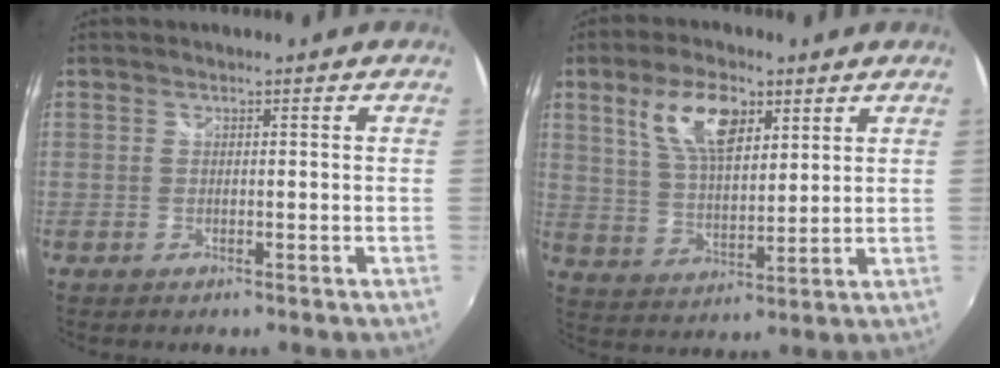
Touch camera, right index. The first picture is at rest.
{"total": 11.0, "force": [5.4, 4.9, 8.3], "torque": [-0.159, 0.014, 0.104]}